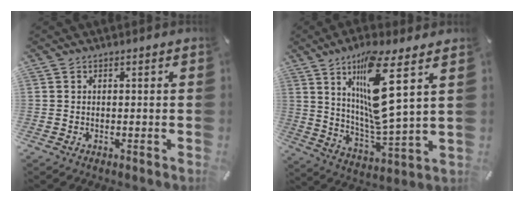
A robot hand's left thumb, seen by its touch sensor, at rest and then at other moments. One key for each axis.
{"total": 16.0, "fx": 7.5, "fy": 2.4, "fz": 13.9, "tx": -0.285, "ty": -0.040, "tz": 0.109}